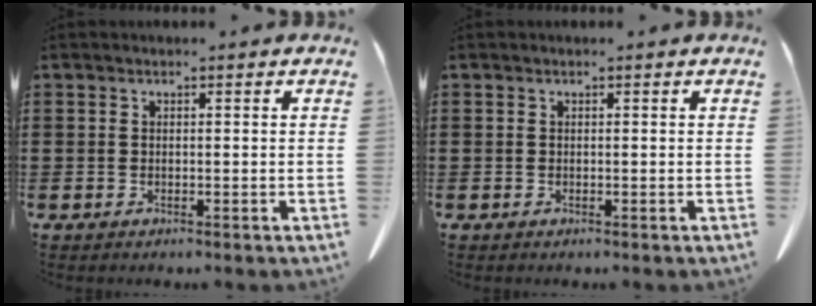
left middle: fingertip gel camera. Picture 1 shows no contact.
{"total": 0.0}